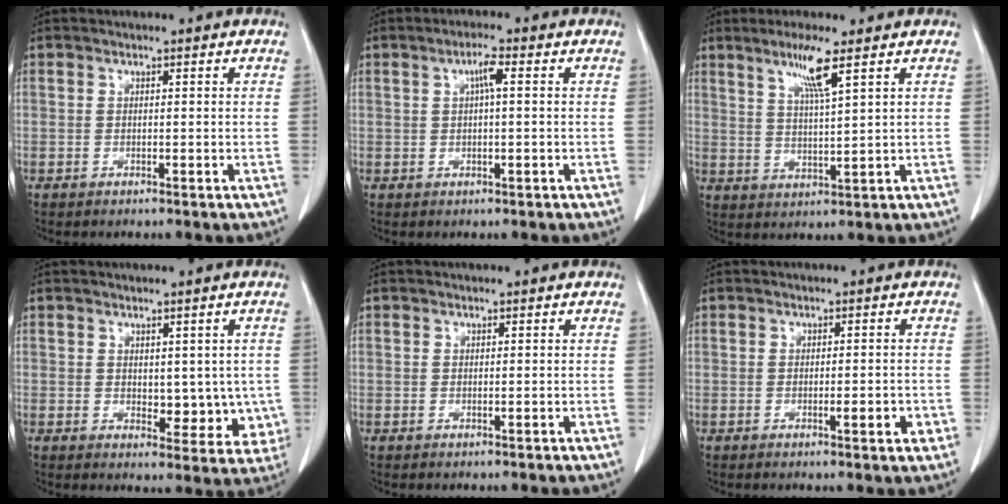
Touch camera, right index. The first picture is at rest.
{"total": 3.0, "force": [0.7, 0.4, 2.9], "torque": [-0.051, 0.004, 0.010]}
{"total": 6.1, "force": [3.5, -0.6, 5.0], "torque": [-0.097, -0.007, 0.067]}
{"total": 7.1, "force": [0.0, 4.2, 5.7], "torque": [-0.048, -0.005, 0.009]}
{"total": 0.0}
{"total": 3.2, "force": [-0.9, 0.7, 3.0], "torque": [-0.043, -0.003, -0.010]}